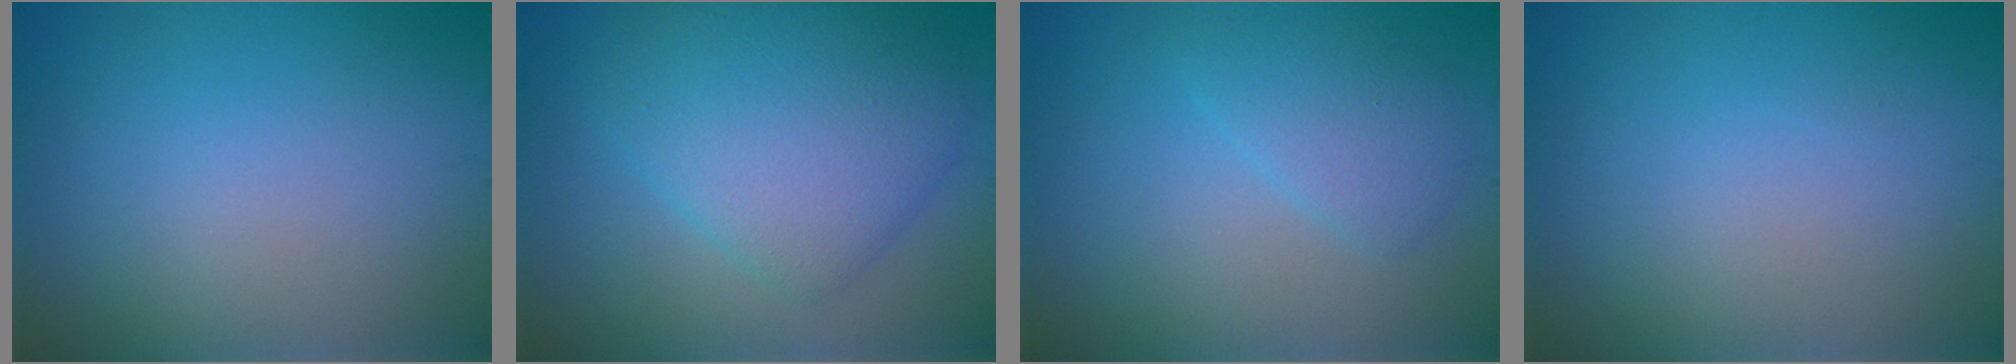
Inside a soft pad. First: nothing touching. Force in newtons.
{"total": 6.3, "press": 6.3, "slide": 0.1}
{"total": 2.3, "press": 2.3, "slide": 0.2}
{"total": 0.0}